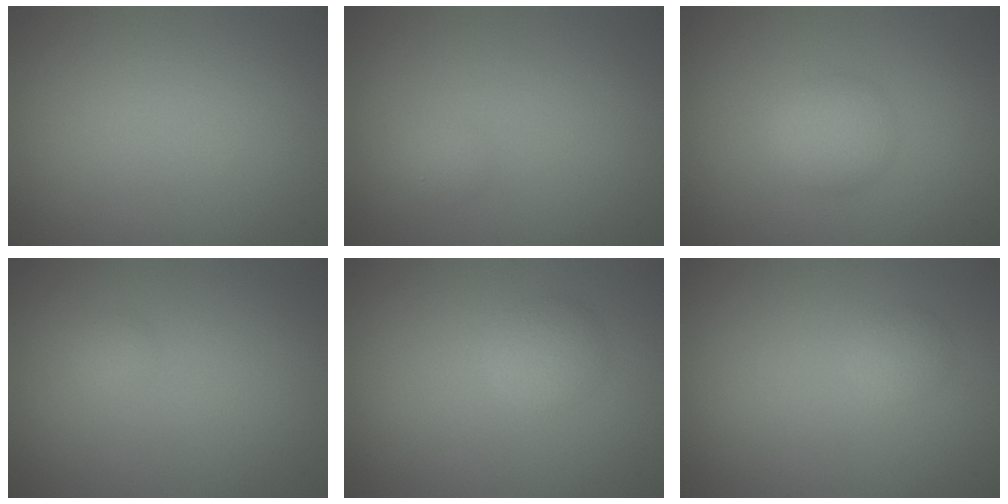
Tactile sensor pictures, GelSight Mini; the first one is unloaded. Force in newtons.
{"total": 0.7, "press": 0.7, "slide": 0.0}
{"total": 2.4, "press": 2.4, "slide": 0.1}
{"total": 0.8, "press": 0.8, "slide": 0.0}
{"total": 2.0, "press": 2.0, "slide": 0.0}
{"total": 1.2, "press": 1.1, "slide": 0.1}